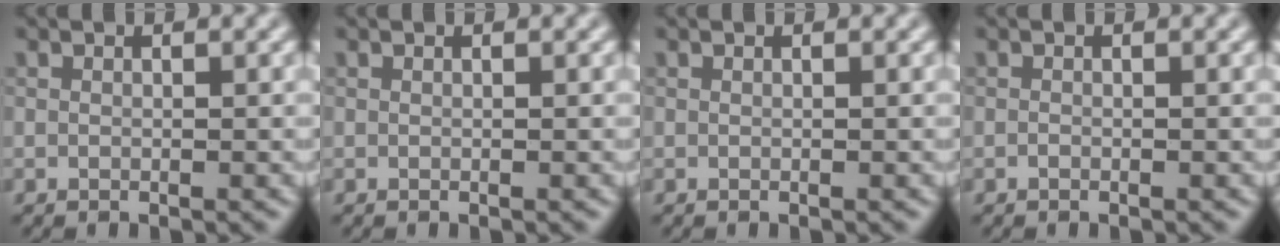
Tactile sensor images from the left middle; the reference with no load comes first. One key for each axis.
{"total": 0.0}
{"total": 0.0}
{"total": 0.0}